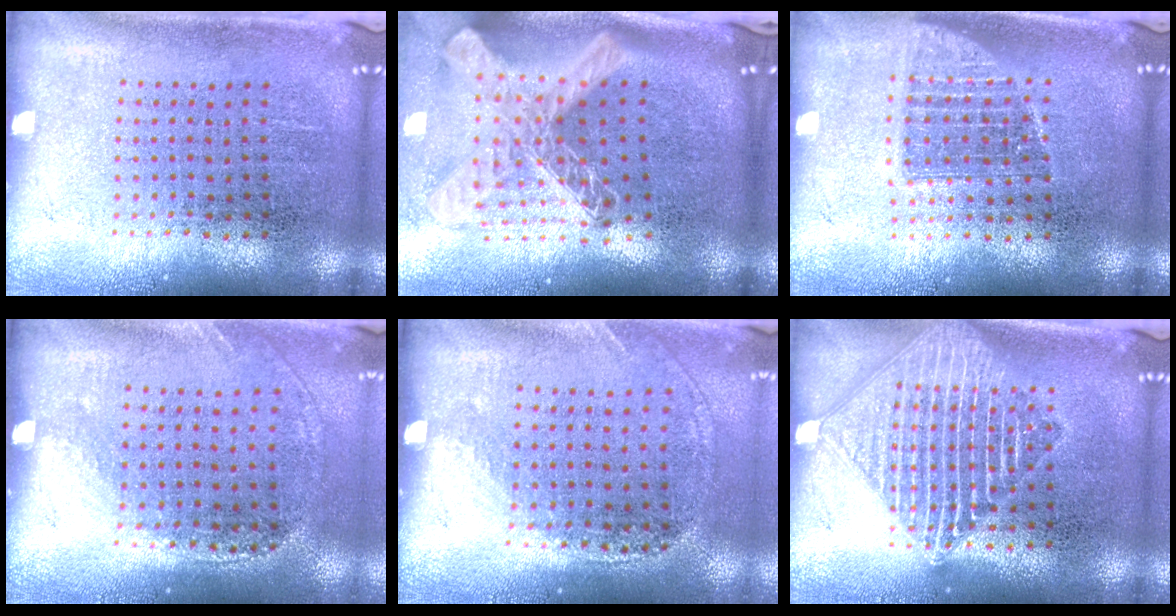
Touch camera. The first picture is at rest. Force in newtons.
{"total": 2.9, "press": 2.1, "slide": 2.1}
{"total": 1.3, "press": 1.1, "slide": 0.7}
{"total": 1.3, "press": 1.0, "slide": 0.8}
{"total": 1.2, "press": 1.0, "slide": 0.7}
{"total": 3.2, "press": 3.1, "slide": 0.3}